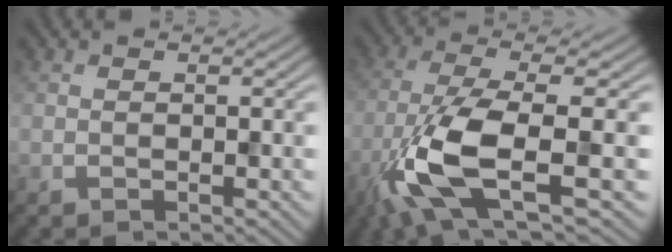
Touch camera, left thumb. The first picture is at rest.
{"total": 10.9, "force": [-3.6, 3.3, 9.7], "torque": [-0.208, -0.011, -0.079]}